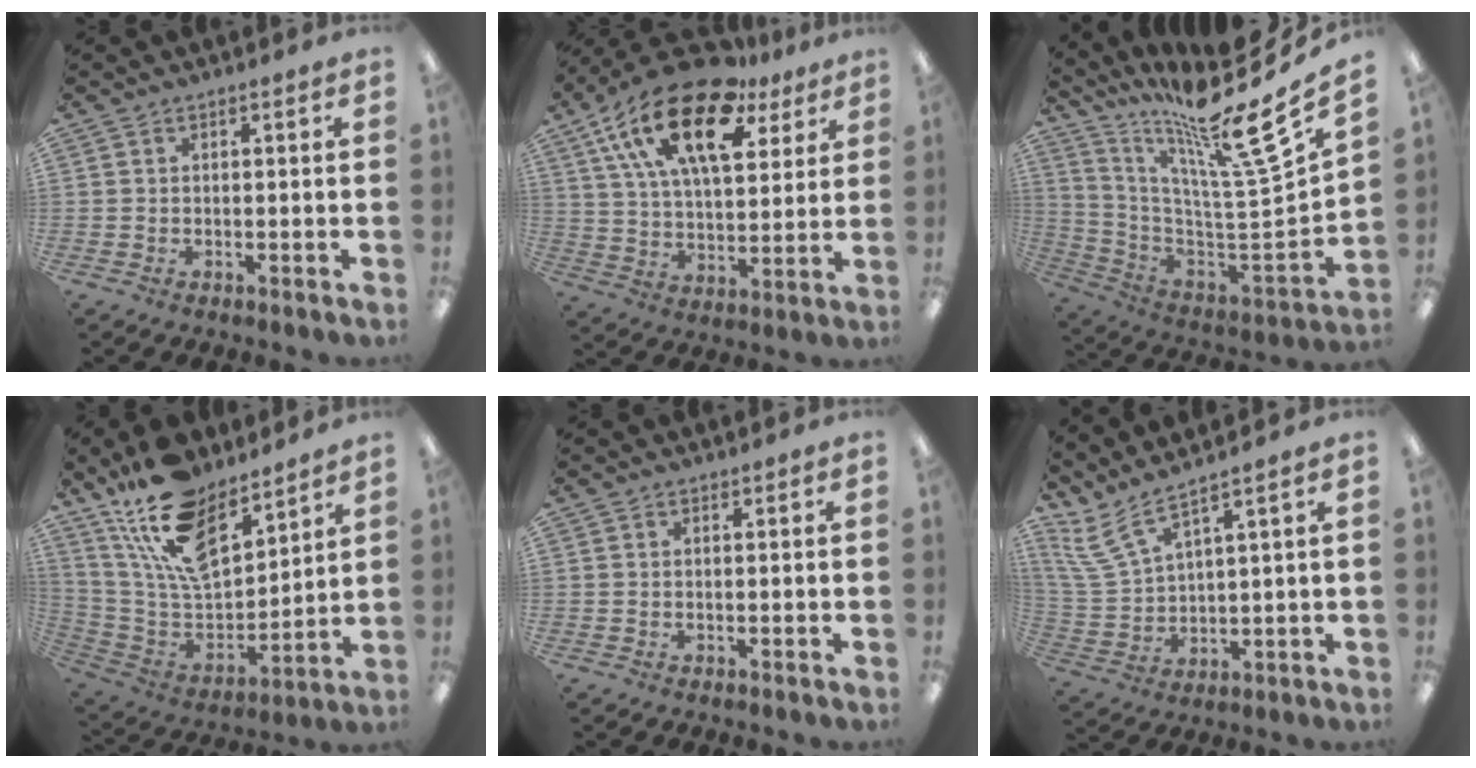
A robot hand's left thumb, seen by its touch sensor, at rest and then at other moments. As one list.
[{"total": 22.2, "force": [12.7, 10.7, 14.7], "torque": [-0.264, -0.055, 0.220]}, {"total": 19.4, "force": [15.7, 0.1, 11.4], "torque": [-0.175, -0.141, 0.237]}, {"total": 19.0, "force": [13.7, 8.6, 10.1], "torque": [-0.194, -0.077, 0.250]}, {"total": 0.0}, {"total": 9.0, "force": [7.1, 2.7, 4.9], "torque": [-0.118, -0.033, 0.134]}]